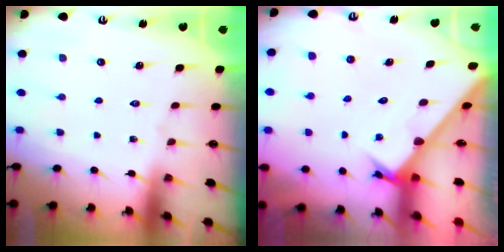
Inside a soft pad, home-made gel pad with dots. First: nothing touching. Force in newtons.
{"total": 2.6, "press": 2.6, "slide": 0.2}